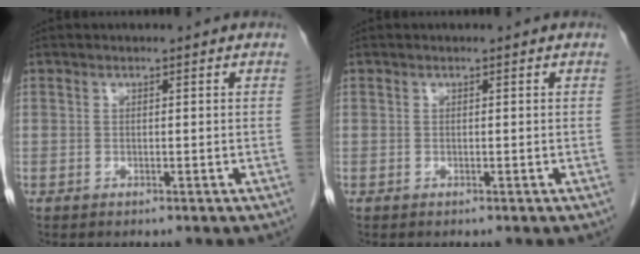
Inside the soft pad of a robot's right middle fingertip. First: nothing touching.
{"total": 0.0}